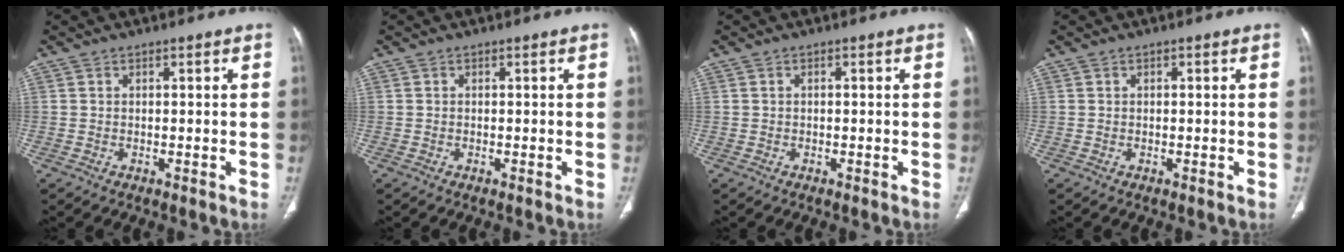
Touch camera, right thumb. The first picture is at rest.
{"total": 0.0}
{"total": 0.0}
{"total": 0.0}